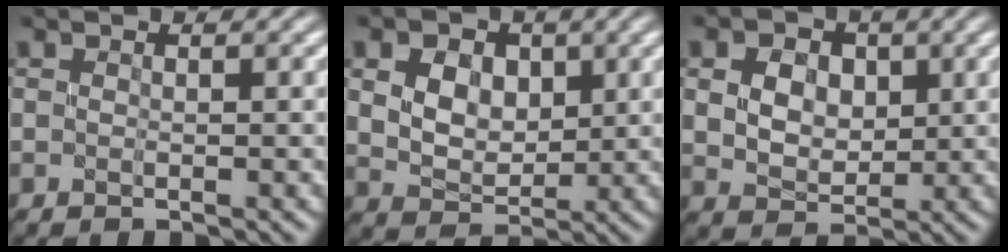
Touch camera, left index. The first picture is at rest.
{"total": 6.9, "force": [2.6, 5.1, 3.9], "torque": [-0.081, 0.022, 0.039]}
{"total": 5.4, "force": [1.6, 4.0, 3.3], "torque": [-0.064, 0.014, 0.018]}